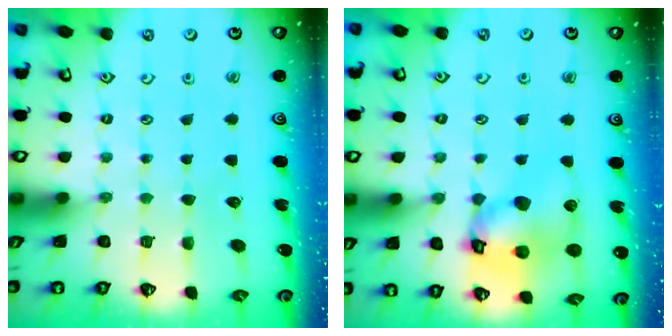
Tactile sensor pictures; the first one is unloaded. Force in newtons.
{"total": 13.5, "press": 13.3, "slide": 1.7}